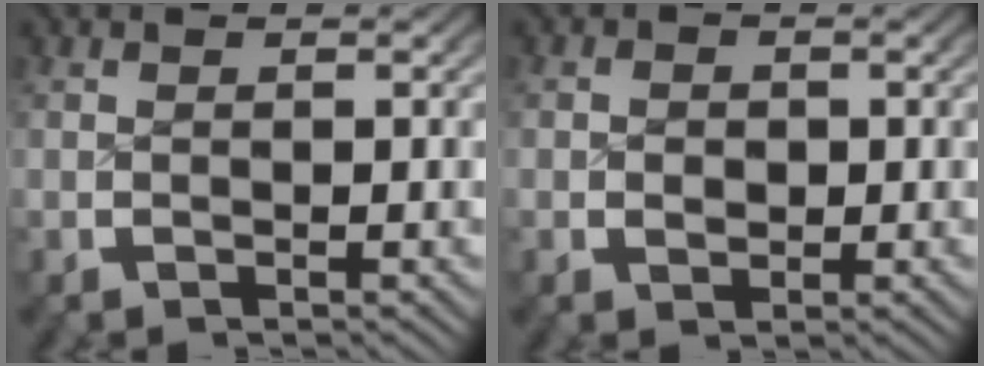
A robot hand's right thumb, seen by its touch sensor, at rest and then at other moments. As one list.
[{"total": 2.0, "force": [-1.4, 1.4, -0.1], "torque": [-0.011, -0.019, -0.019]}]